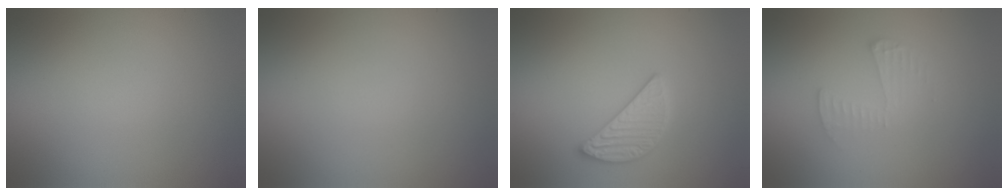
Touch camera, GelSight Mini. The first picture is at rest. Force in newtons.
{"total": 0.0}
{"total": 2.7, "press": 2.7, "slide": 0.4}
{"total": 1.6, "press": 1.6, "slide": 0.1}